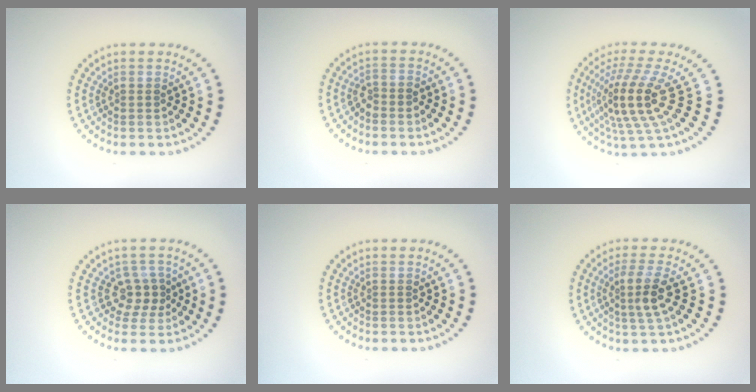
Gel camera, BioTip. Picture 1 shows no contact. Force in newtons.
{"total": 1.3, "press": 1.1, "slide": 0.7}
{"total": 5.2, "press": 3.9, "slide": 3.5}
{"total": 2.5, "press": 2.0, "slide": 1.5}
{"total": 0.0}
{"total": 2.9, "press": 2.4, "slide": 1.6}